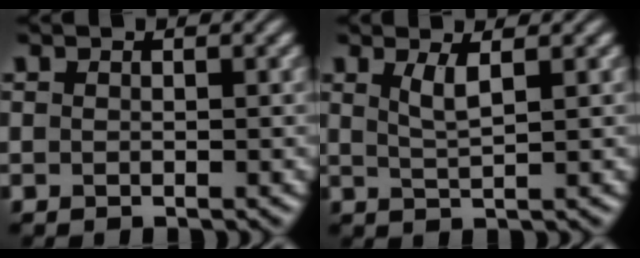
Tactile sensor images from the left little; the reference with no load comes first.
{"total": 2.1, "force": [1.0, 0.5, 1.8], "torque": [-0.034, -0.003, 0.019]}